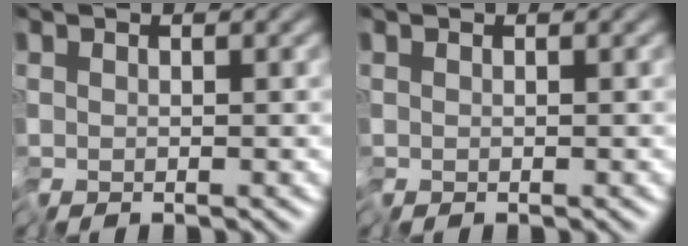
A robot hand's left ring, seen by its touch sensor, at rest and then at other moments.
{"total": 0.0}